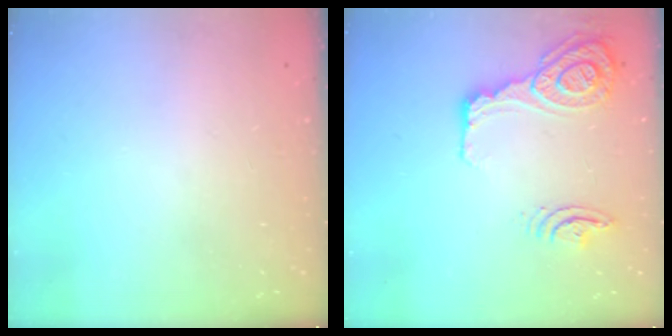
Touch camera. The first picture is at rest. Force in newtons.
{"total": 17.9, "press": 17.6, "slide": 3.7}